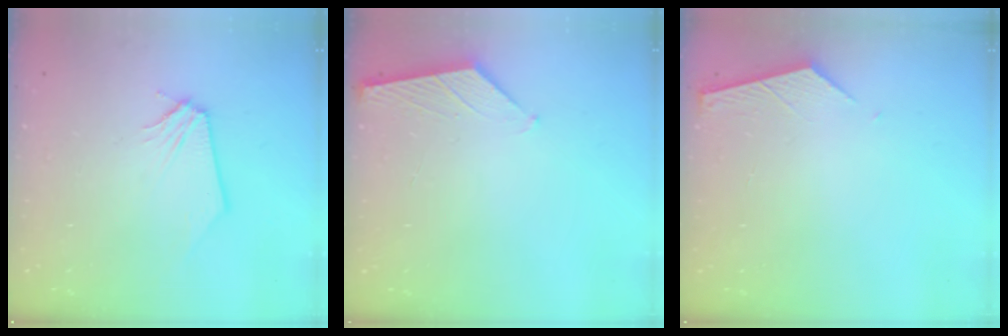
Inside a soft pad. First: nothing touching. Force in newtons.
{"total": 1.3, "press": 1.3, "slide": 0.2}
{"total": 3.5, "press": 3.4, "slide": 0.3}